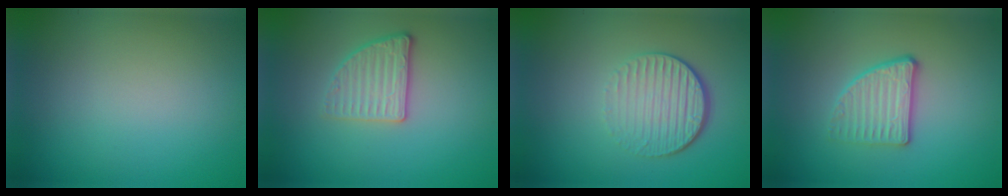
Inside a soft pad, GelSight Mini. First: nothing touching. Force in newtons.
{"total": 2.6, "press": 2.4, "slide": 1.0}
{"total": 4.3, "press": 2.9, "slide": 3.2}
{"total": 2.7, "press": 2.4, "slide": 1.1}